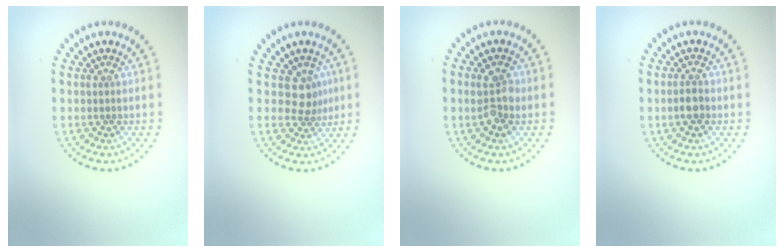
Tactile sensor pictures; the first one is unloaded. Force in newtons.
{"total": 2.3, "press": 1.7, "slide": 1.6}
{"total": 2.3, "press": 2.3, "slide": 0.2}
{"total": 1.7, "press": 1.5, "slide": 0.7}